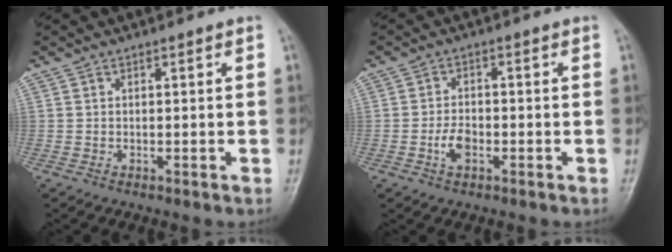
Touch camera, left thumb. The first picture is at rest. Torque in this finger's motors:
{"motor_torque": [0.32, 0.29, 0.76, -0.11, 0.01]}